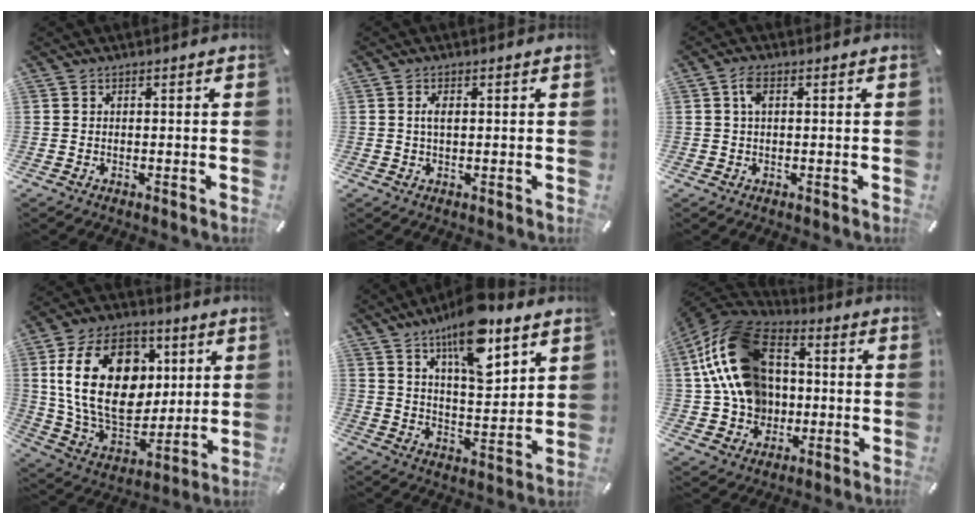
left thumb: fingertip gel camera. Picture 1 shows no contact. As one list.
[{"total": 2.2, "force": [0.3, 0.9, 2.0], "torque": [-0.048, 0.001, 0.001]}, {"total": 2.6, "force": [0.6, 1.2, 2.2], "torque": [-0.048, 0.009, 0.009]}, {"total": 23.3, "force": [5.0, 16.8, 15.3], "torque": [-0.276, -0.014, 0.087]}, {"total": 16.0, "force": [10.7, 6.1, 10.2], "torque": [-0.158, -0.057, 0.178]}, {"total": 20.0, "force": [2.3, 15.8, 12.1], "torque": [-0.264, -0.001, 0.047]}]